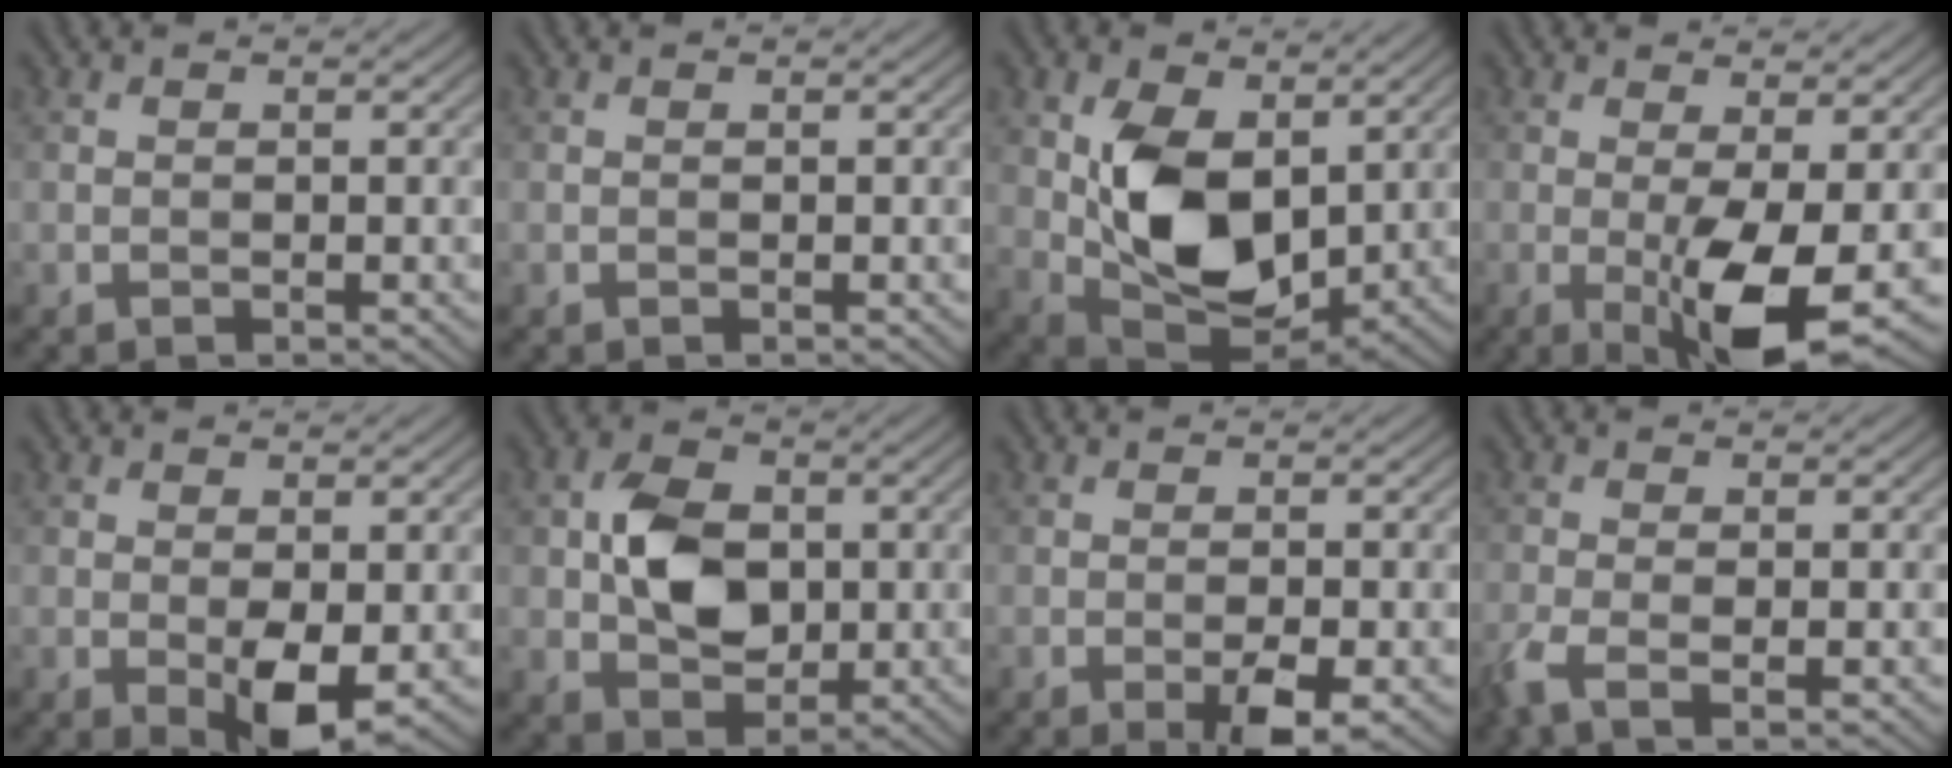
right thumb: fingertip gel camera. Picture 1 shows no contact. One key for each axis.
{"total": 0.0}
{"total": 11.3, "fx": 1.8, "fy": 7.1, "fz": 8.6, "tx": -0.184, "ty": -0.011, "tz": 0.038}
{"total": 7.7, "fx": -1.7, "fy": 1.6, "fz": 7.3, "tx": -0.129, "ty": -0.002, "tz": -0.028}
{"total": 4.3, "fx": -0.7, "fy": 1.7, "fz": 3.9, "tx": -0.068, "ty": -0.004, "tz": -0.009}
{"total": 7.0, "fx": 0.5, "fy": 5.1, "fz": 4.8, "tx": -0.091, "ty": 0.002, "tz": 0.009}
{"total": 3.7, "fx": -1.8, "fy": 0.8, "fz": 3.2, "tx": -0.054, "ty": 0.001, "tz": -0.029}
{"total": 2.9, "fx": -1.4, "fy": 0.6, "fz": 2.5, "tx": -0.066, "ty": -0.003, "tz": -0.040}